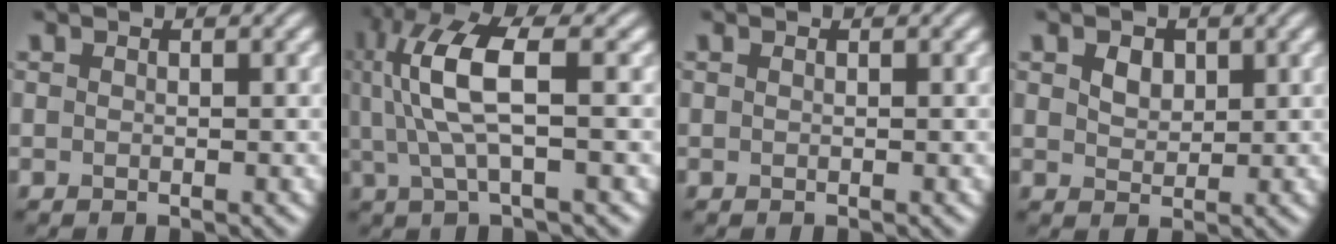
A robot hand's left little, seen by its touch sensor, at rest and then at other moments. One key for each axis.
{"total": 7.5, "fx": 1.2, "fy": 2.2, "fz": 7.0, "tx": -0.159, "ty": 0.008, "tz": 0.023}
{"total": 0.0}
{"total": 2.0, "fx": 0.9, "fy": 1.4, "fz": 1.1, "tx": -0.024, "ty": 0.001, "tz": 0.016}